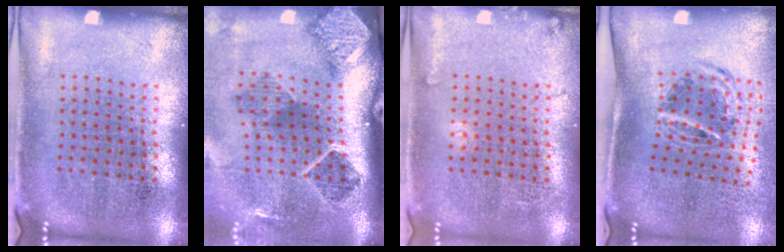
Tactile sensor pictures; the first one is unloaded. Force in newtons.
{"total": 2.9, "press": 1.8, "slide": 2.3}
{"total": 1.2, "press": 1.2, "slide": 0.1}
{"total": 1.2, "press": 1.0, "slide": 0.5}